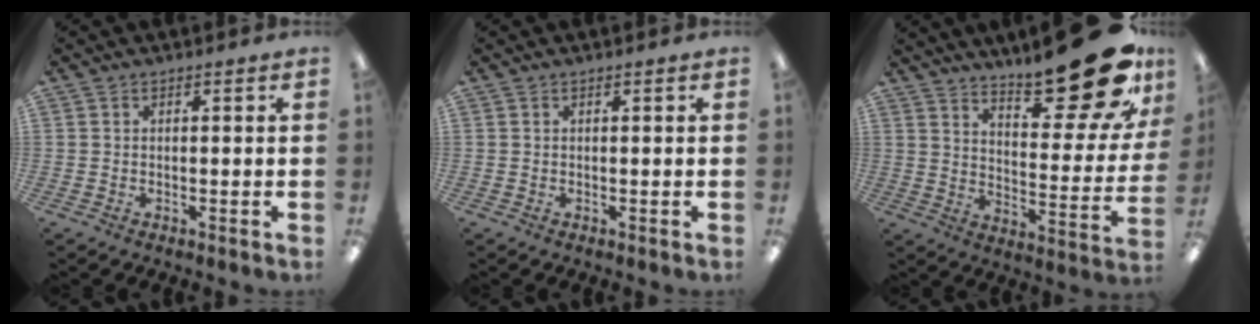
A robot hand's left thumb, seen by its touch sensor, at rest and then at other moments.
{"total": 0.0}
{"total": 22.7, "force": [16.0, 6.8, 14.6], "torque": [-0.187, -0.114, 0.256]}